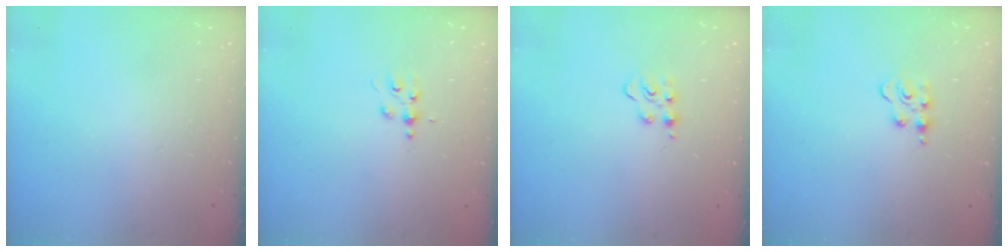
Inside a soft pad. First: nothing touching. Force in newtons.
{"total": 3.5, "press": 3.5, "slide": 0.3}
{"total": 5.9, "press": 5.9, "slide": 0.5}
{"total": 3.2, "press": 3.2, "slide": 0.4}